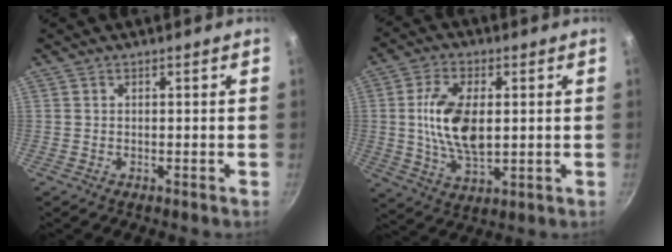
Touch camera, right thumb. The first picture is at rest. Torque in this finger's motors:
{"motor_torque": [1.64, 1.65, 1.41, -0.23, 0.17]}